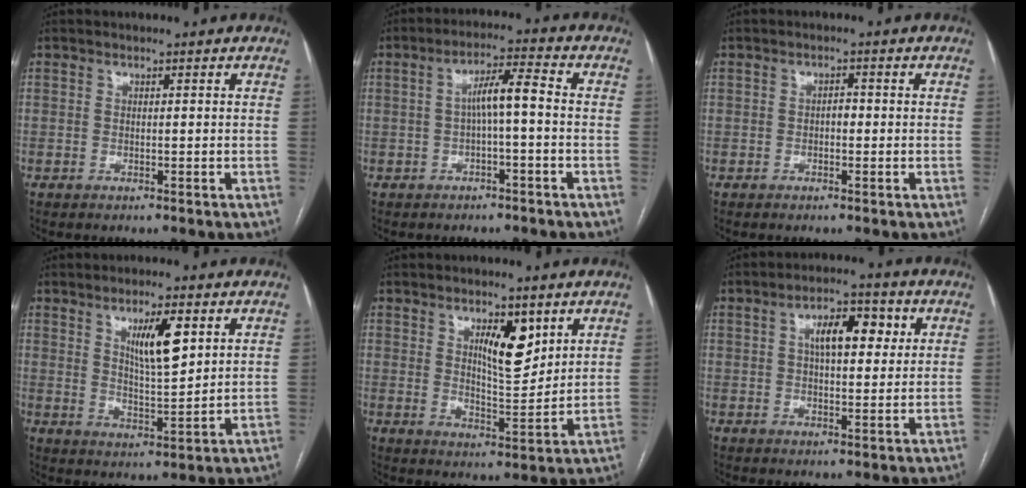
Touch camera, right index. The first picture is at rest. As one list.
[{"total": 5.4, "force": [-0.5, 0.7, 5.3], "torque": [-0.089, 0.023, -0.006]}, {"total": 1.4, "force": [-0.3, 0.8, 1.1], "torque": [-0.013, 0.005, -0.007]}, {"total": 7.7, "force": [3.3, 1.6, 6.8], "torque": [-0.118, -0.005, 0.060]}, {"total": 7.5, "force": [3.5, 2.5, 6.2], "torque": [-0.102, -0.005, 0.061]}, {"total": 7.7, "force": [2.3, 3.3, 6.6], "torque": [-0.106, 0.021, 0.035]}]